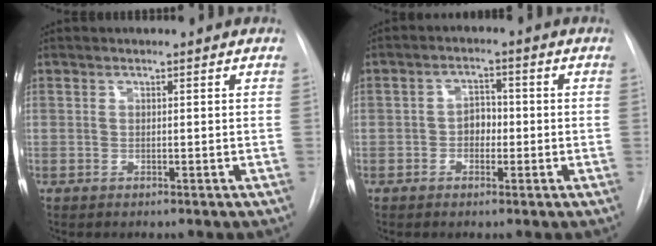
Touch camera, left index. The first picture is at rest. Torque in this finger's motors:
{"motor_torque": [-0.17, 0.24, 0.00, 0.00]}